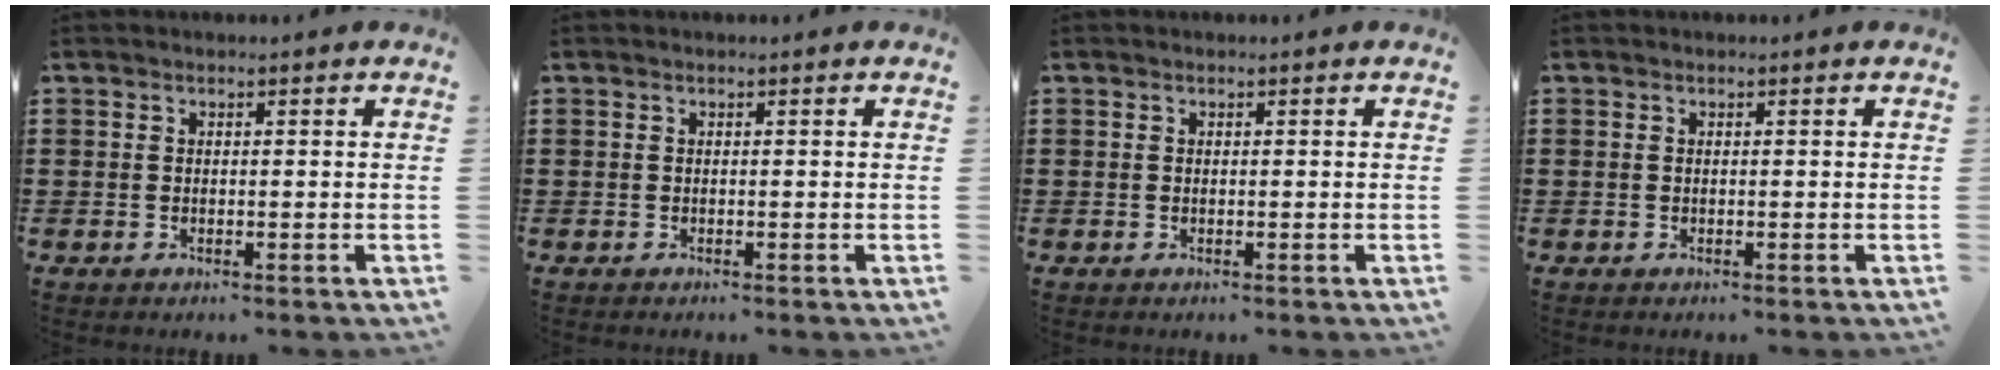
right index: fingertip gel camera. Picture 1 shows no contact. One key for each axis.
{"total": 0.0}
{"total": 0.0}
{"total": 0.0}